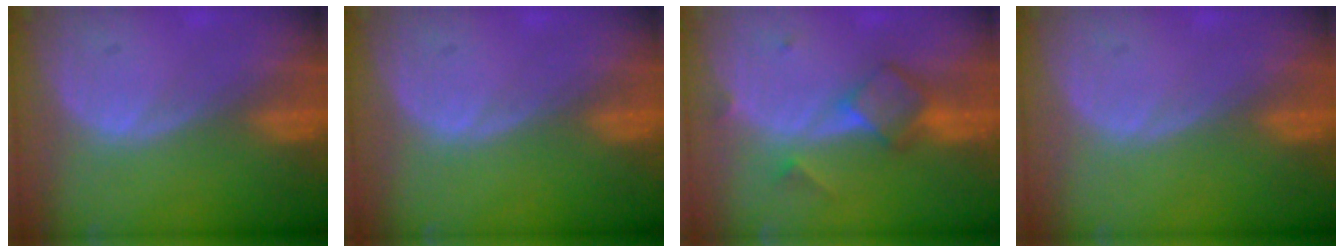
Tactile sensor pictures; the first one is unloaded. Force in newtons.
{"total": 0.0}
{"total": 5.9, "press": 5.1, "slide": 3.0}
{"total": 0.0}